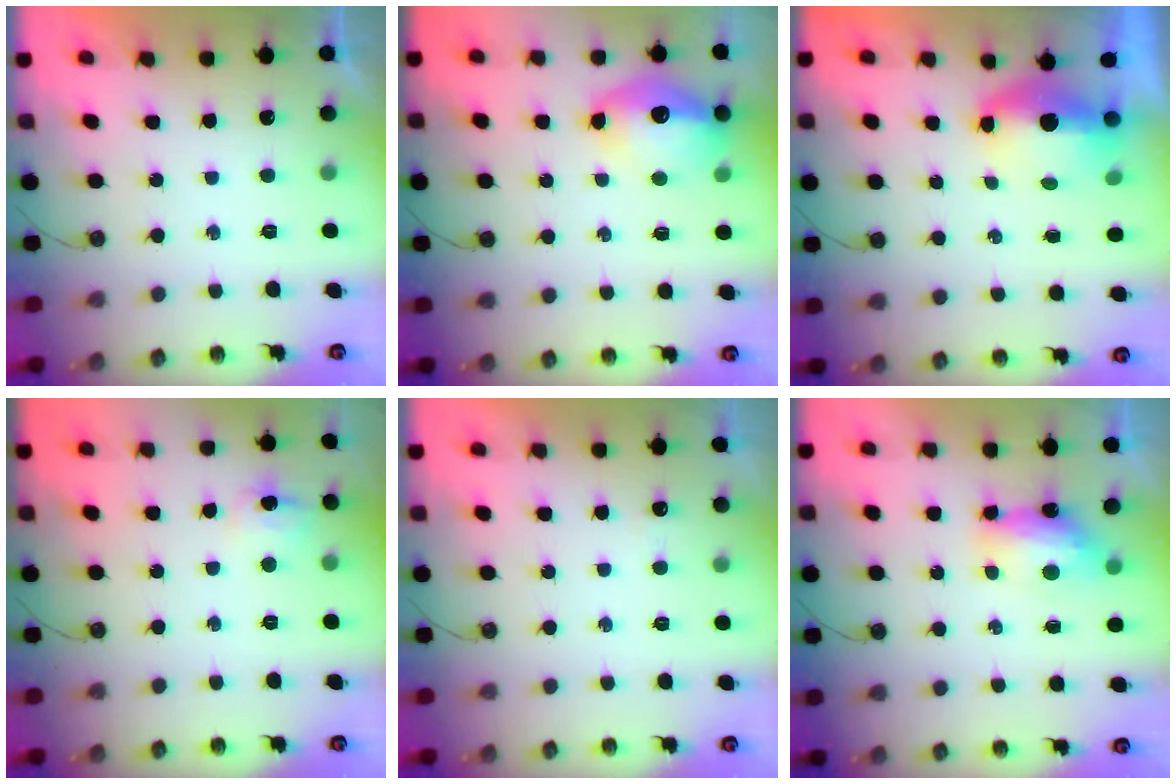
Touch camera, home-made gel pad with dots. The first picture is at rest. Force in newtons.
{"total": 13.7, "press": 13.6, "slide": 1.2}
{"total": 6.6, "press": 6.5, "slide": 0.8}
{"total": 6.1, "press": 6.1, "slide": 0.6}
{"total": 2.5, "press": 2.4, "slide": 0.5}
{"total": 7.8, "press": 7.8, "slide": 0.1}